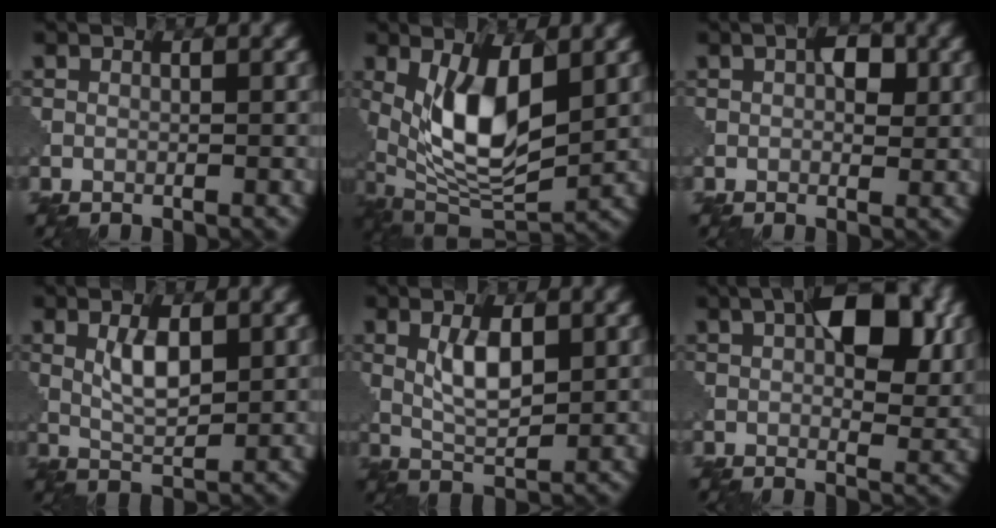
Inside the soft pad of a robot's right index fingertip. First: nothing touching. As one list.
[{"total": 8.8, "force": [2.0, 3.9, 7.6], "torque": [-0.151, -0.013, 0.040]}, {"total": 2.6, "force": [0.8, 1.5, 1.9], "torque": [-0.025, 0.001, 0.012]}, {"total": 3.3, "force": [1.3, 1.3, 2.8], "torque": [-0.057, -0.002, 0.029]}, {"total": 3.7, "force": [1.4, 1.5, 3.1], "torque": [-0.065, -0.003, 0.030]}, {"total": 8.3, "force": [3.0, 4.1, 6.6], "torque": [-0.092, 0.003, 0.044]}]